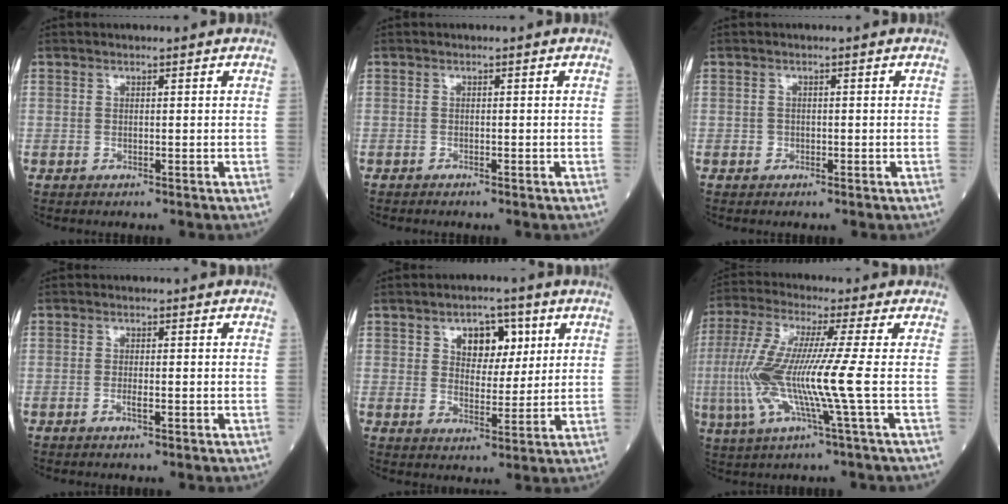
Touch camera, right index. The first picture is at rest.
{"total": 0.9, "force": [-0.8, 0.2, 0.4], "torque": [-0.008, -0.001, -0.012]}
{"total": 0.7, "force": [-0.4, 0.6, 0.1], "torque": [-0.001, 0.004, -0.008]}
{"total": 1.6, "force": [-0.7, 0.3, 1.4], "torque": [-0.028, 0.000, -0.012]}
{"total": 6.6, "force": [2.7, 3.9, 4.5], "torque": [-0.064, 0.015, 0.044]}
{"total": 12.8, "force": [-1.9, -1.0, 12.6], "torque": [-0.273, -0.011, -0.046]}